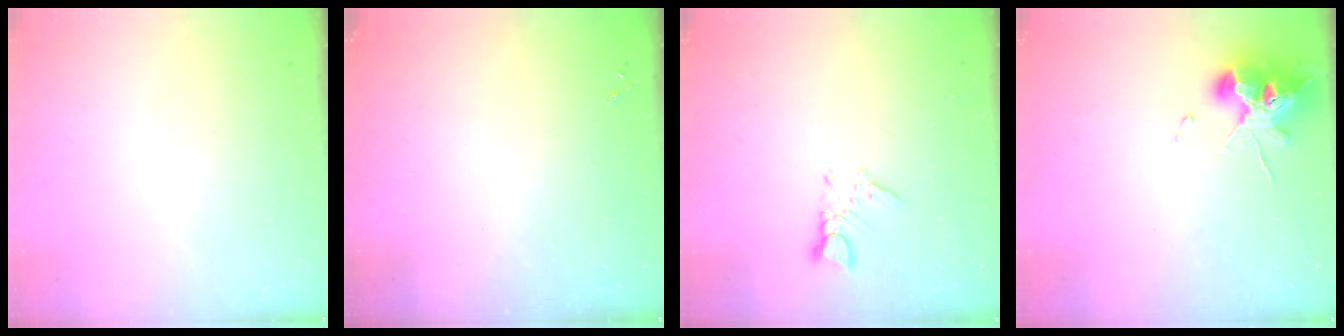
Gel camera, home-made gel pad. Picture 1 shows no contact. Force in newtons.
{"total": 0.0}
{"total": 2.7, "press": 2.7, "slide": 0.3}
{"total": 10.8, "press": 10.8, "slide": 1.4}